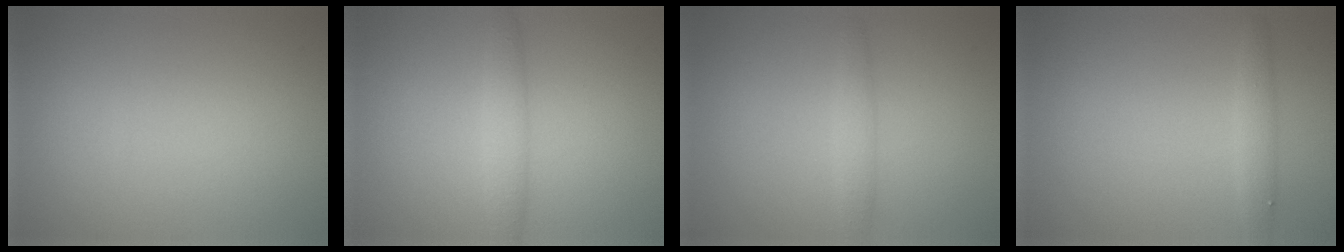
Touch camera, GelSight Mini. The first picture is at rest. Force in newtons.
{"total": 2.1, "press": 2.1, "slide": 0.1}
{"total": 1.6, "press": 1.6, "slide": 0.0}
{"total": 1.5, "press": 1.5, "slide": 0.1}